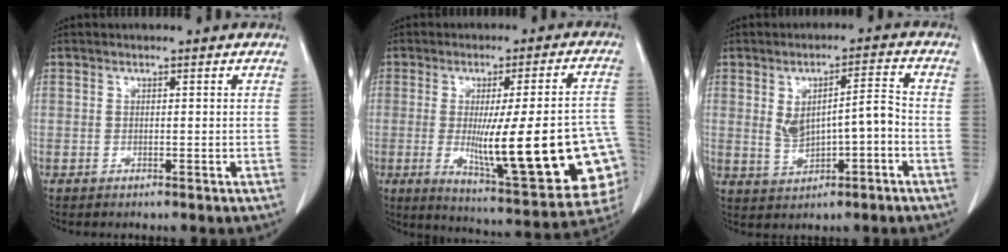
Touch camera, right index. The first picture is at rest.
{"total": 24.7, "force": [-4.6, 3.4, 24.1], "torque": [-0.257, -0.008, -0.046]}
{"total": 7.0, "force": [-0.7, 2.3, 6.6], "torque": [-0.116, 0.020, 0.001]}